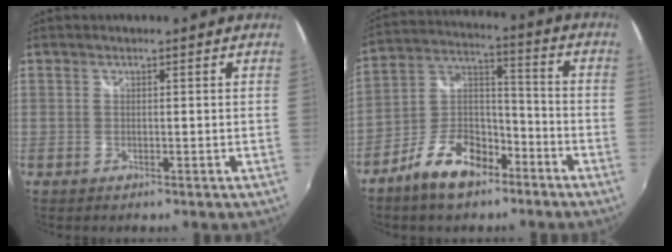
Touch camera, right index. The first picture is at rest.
{"total": 12.7, "force": [-8.3, 6.4, 7.2], "torque": [-0.141, 0.029, -0.146]}